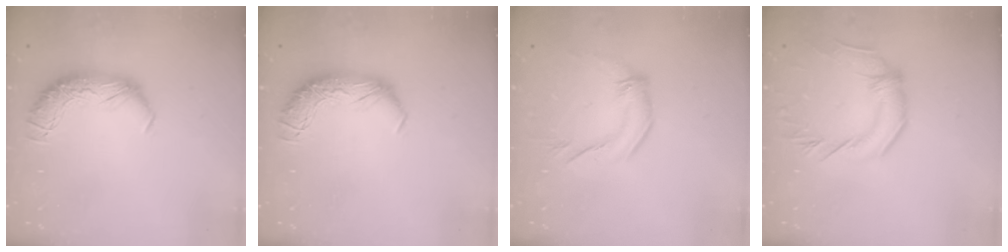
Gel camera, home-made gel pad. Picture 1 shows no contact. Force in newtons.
{"total": 0.0}
{"total": 1.5, "press": 1.2, "slide": 0.8}
{"total": 0.8, "press": 0.6, "slide": 0.5}